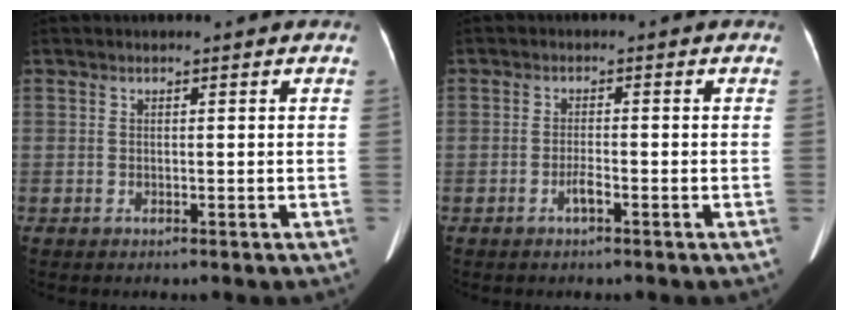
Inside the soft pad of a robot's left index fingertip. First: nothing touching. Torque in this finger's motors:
{"motor_torque": [0.28, 0.22, 0.21, 0.02]}